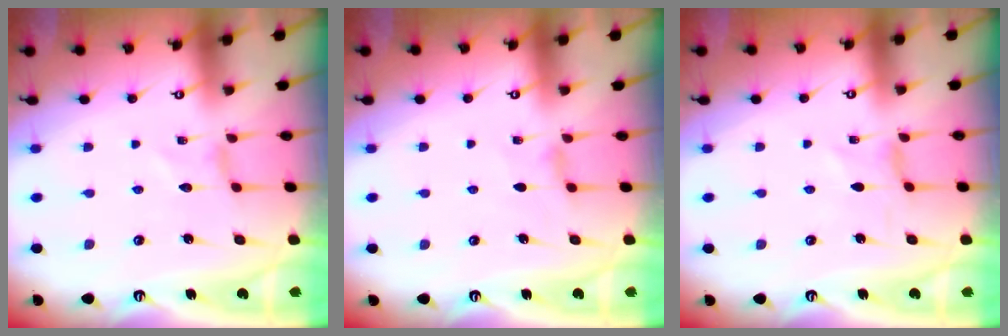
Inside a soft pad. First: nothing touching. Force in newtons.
{"total": 3.5, "press": 3.4, "slide": 0.6}
{"total": 0.0}